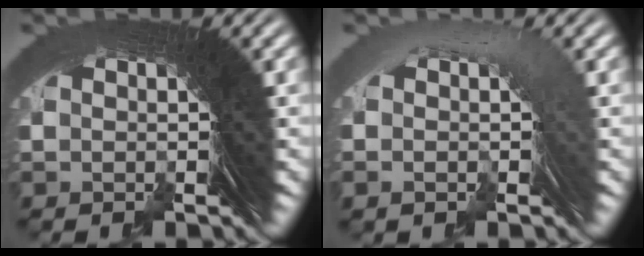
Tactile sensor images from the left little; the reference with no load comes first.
{"total": 1.4, "force": [0.3, 0.5, 1.2], "torque": [0.011, 0.020, -0.002]}